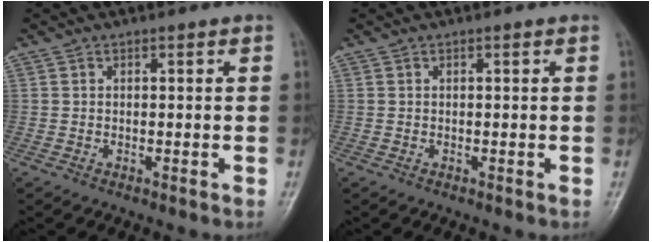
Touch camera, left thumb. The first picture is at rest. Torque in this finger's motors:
{"motor_torque": [0.00, 0.00, -0.02, -0.02, 0.00]}